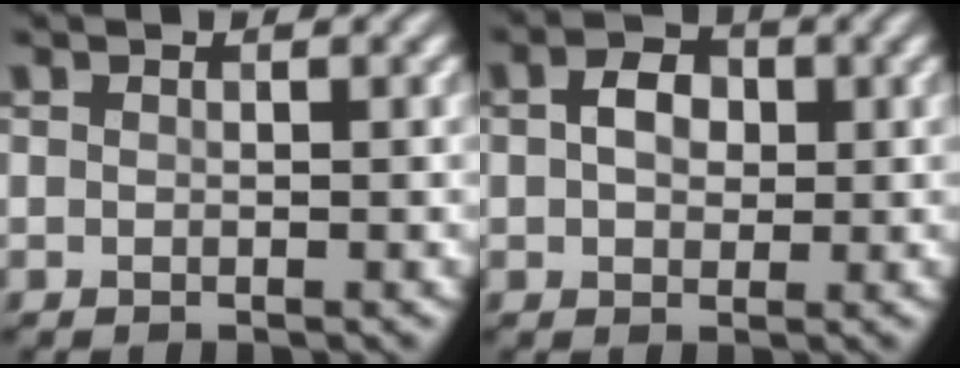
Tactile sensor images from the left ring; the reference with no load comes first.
{"total": 3.3, "force": [0.6, 2.4, 2.2], "torque": [-0.043, 0.006, 0.003]}